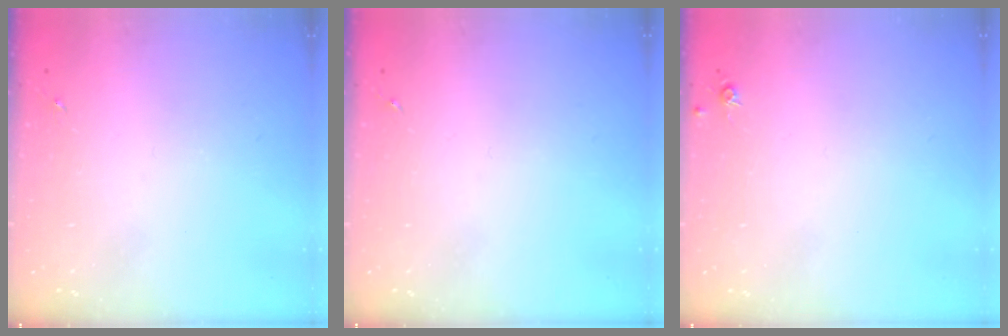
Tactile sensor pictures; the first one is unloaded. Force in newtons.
{"total": 0.0}
{"total": 4.4, "press": 4.3, "slide": 0.5}